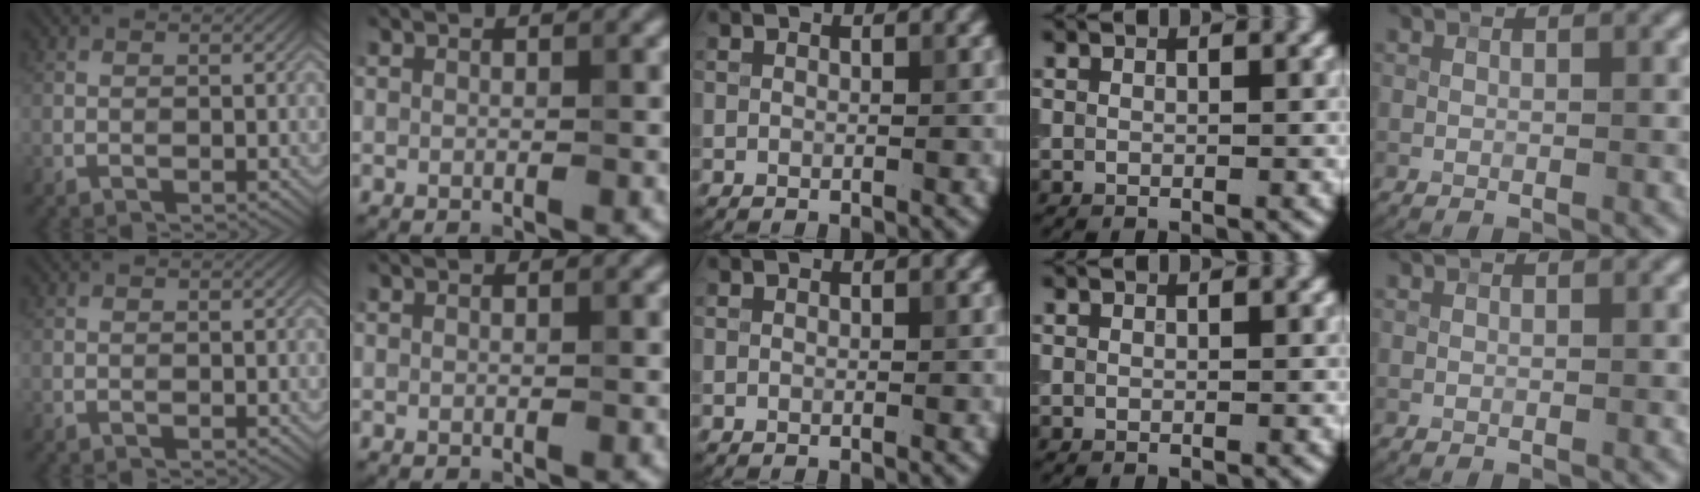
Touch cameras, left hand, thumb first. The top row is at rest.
{}